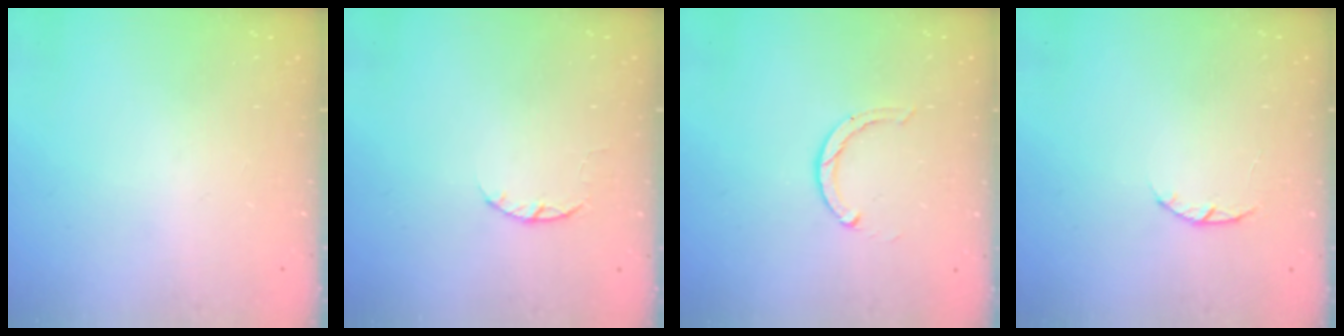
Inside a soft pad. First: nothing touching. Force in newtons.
{"total": 2.5, "press": 2.4, "slide": 0.4}
{"total": 2.3, "press": 2.3, "slide": 0.4}
{"total": 3.0, "press": 3.0, "slide": 0.4}